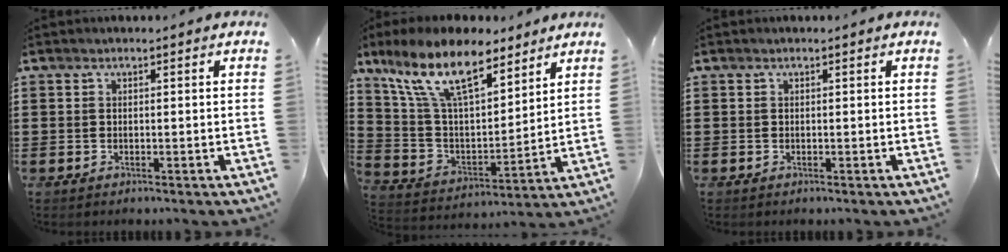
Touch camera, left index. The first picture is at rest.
{"total": 13.4, "force": [9.4, 4.5, 8.5], "torque": [-0.193, -0.028, 0.169]}
{"total": 0.0}